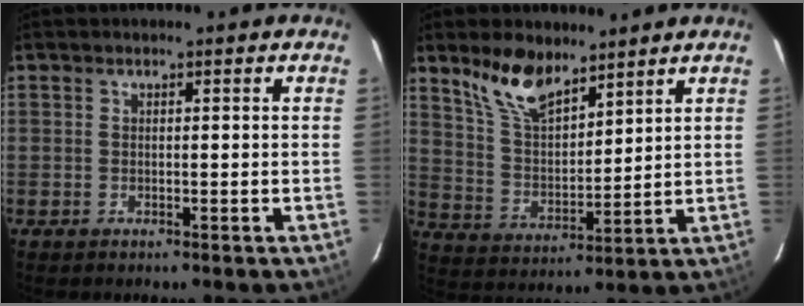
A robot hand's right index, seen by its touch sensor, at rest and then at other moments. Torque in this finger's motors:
{"motor_torque": [0.33, 0.32, 0.32, 0.11]}